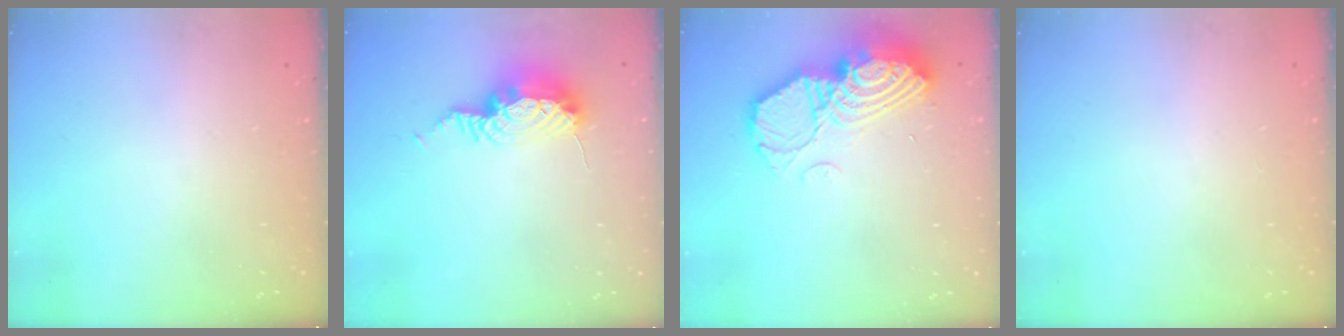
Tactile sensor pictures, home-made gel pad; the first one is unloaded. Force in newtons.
{"total": 9.7, "press": 9.7, "slide": 1.3}
{"total": 16.5, "press": 16.4, "slide": 1.2}
{"total": 0.0}